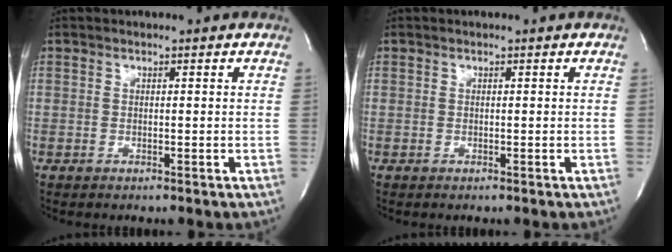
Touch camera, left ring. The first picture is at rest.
{"total": 0.0}